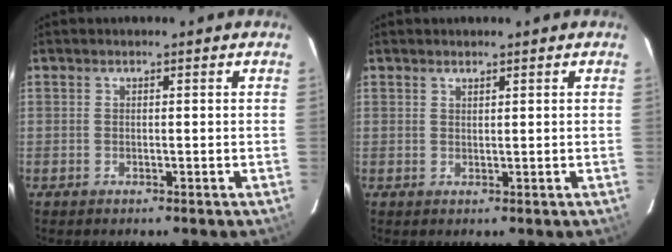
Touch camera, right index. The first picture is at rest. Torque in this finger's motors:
{"motor_torque": [-0.07, 0.03, 0.04, -0.01]}